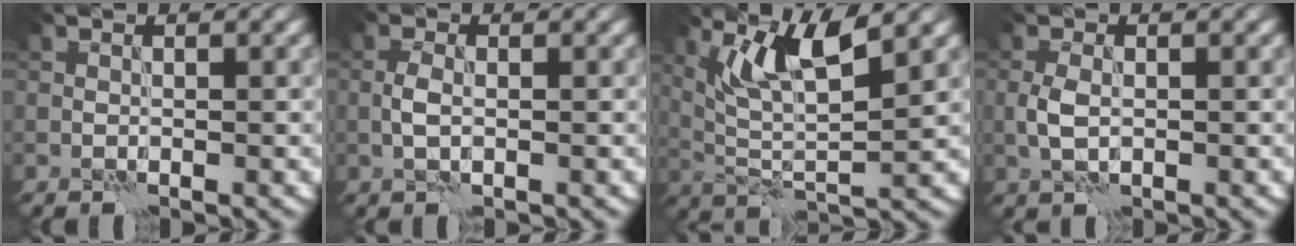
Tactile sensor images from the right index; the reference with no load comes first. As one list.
[{"total": 1.4, "force": [0.0, 0.6, 1.3], "torque": [-0.028, 0.002, -0.002]}, {"total": 6.3, "force": [3.9, 1.2, 4.8], "torque": [-0.085, -0.004, 0.076]}, {"total": 2.1, "force": [-0.3, 1.2, 1.7], "torque": [-0.042, -0.001, -0.003]}]